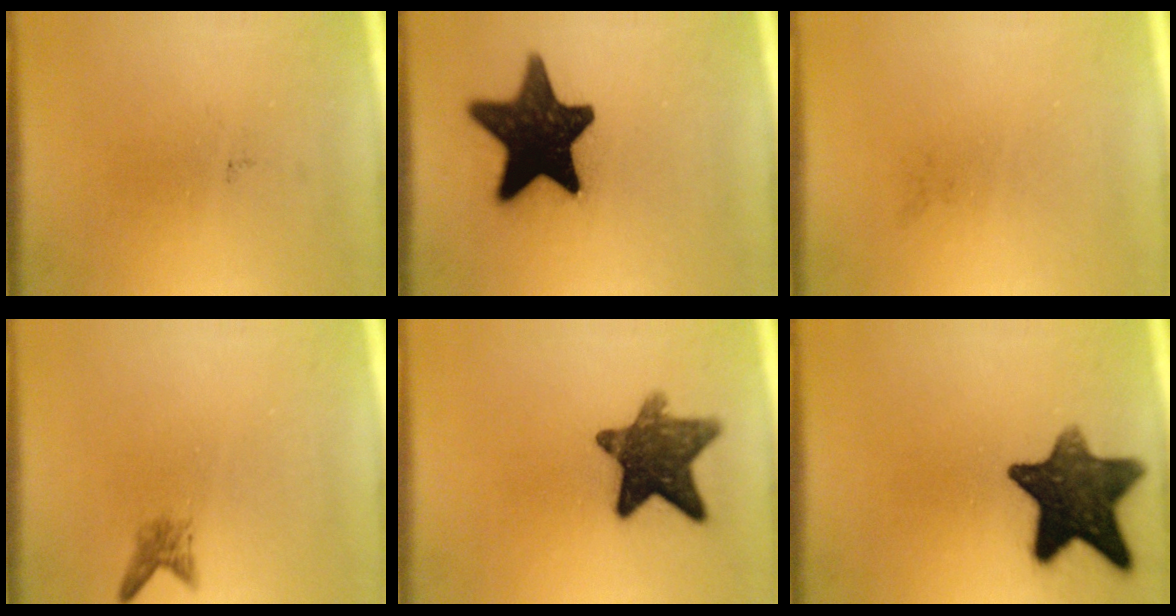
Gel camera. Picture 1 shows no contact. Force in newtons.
{"total": 18.5}
{"total": 0.0}
{"total": 1.6}
{"total": 11.5}
{"total": 13.5}